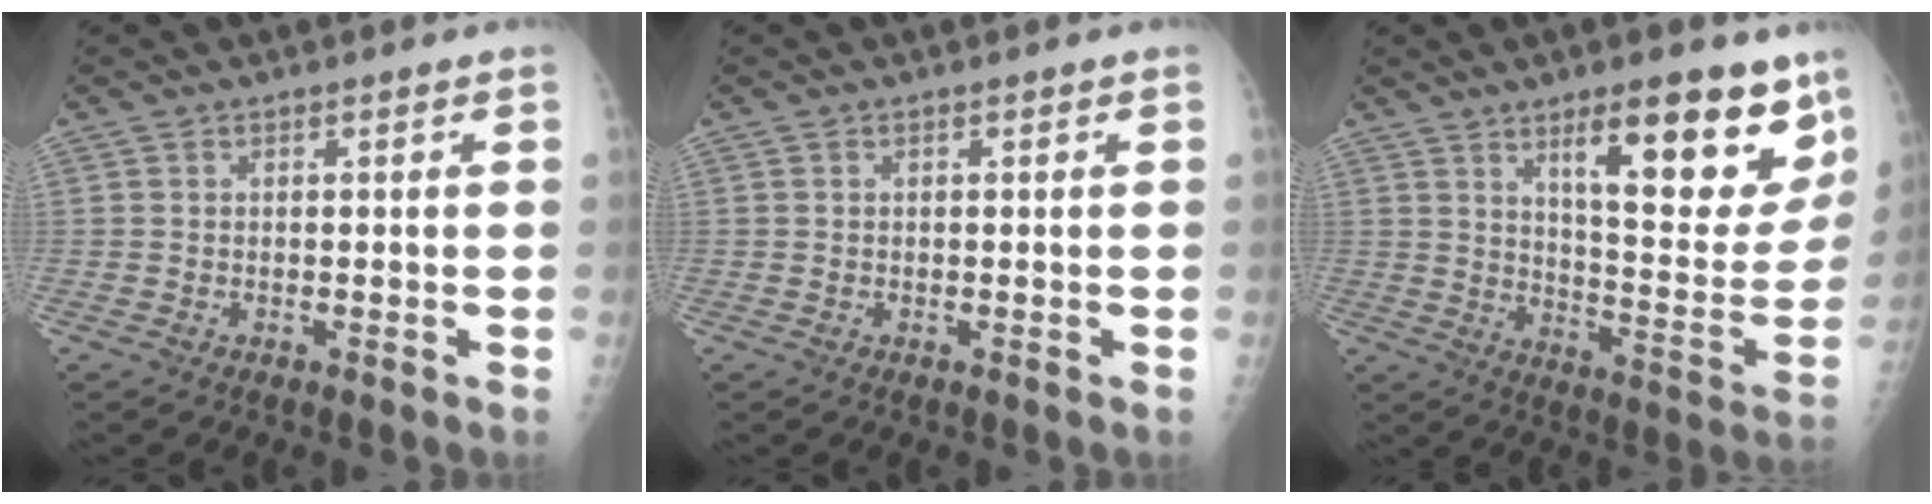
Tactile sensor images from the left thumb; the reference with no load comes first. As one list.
[{"total": 0.0}, {"total": 19.3, "force": [11.6, 5.8, 14.4], "torque": [-0.154, -0.072, 0.177]}]